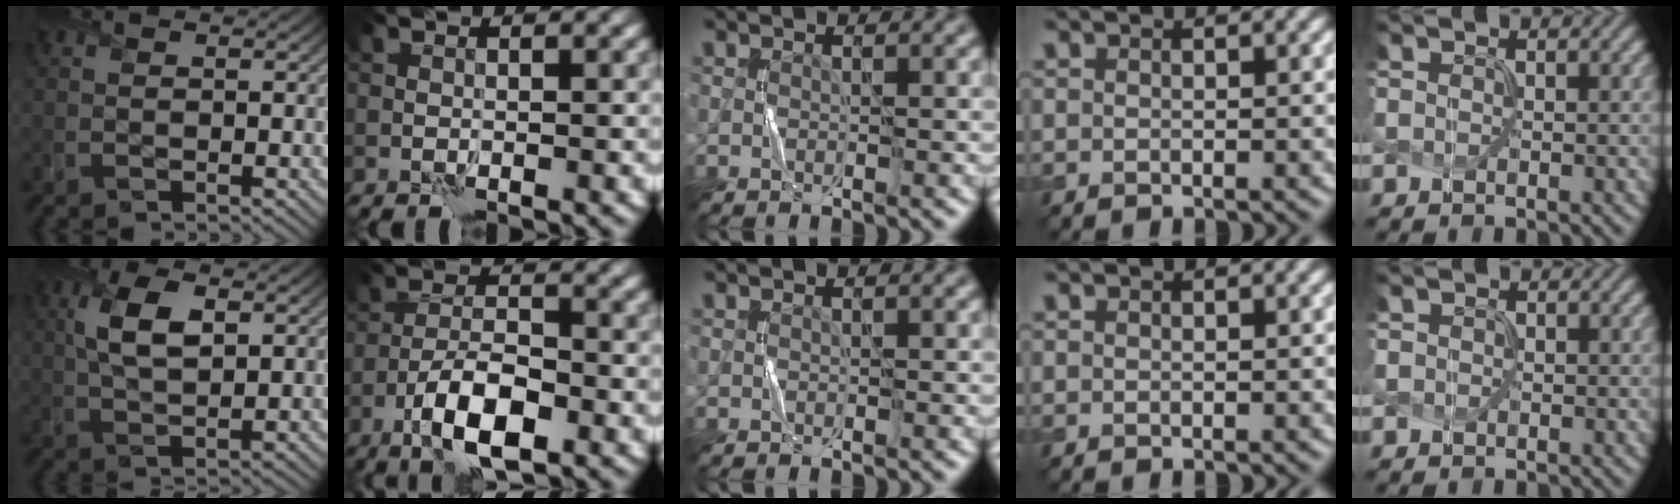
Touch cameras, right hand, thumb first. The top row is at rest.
{"thumb": {"total": 6.2, "force": [1.8, 3.0, 5.1], "torque": [-0.117, 0.007, 0.034]}, "index": {"total": 7.1, "force": [-3.6, 2.4, 5.6], "torque": [-0.101, 0.005, -0.069]}, "little": {"total": 0.5, "force": [-0.1, -0.1, -0.5], "torque": [0.008, 0.001, 0.005]}}